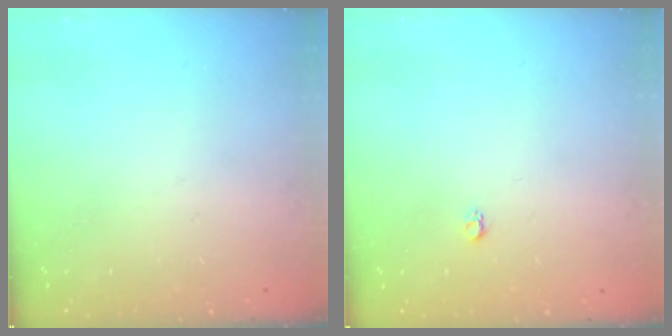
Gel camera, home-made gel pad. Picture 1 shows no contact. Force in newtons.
{"total": 2.6, "press": 2.6, "slide": 0.4}